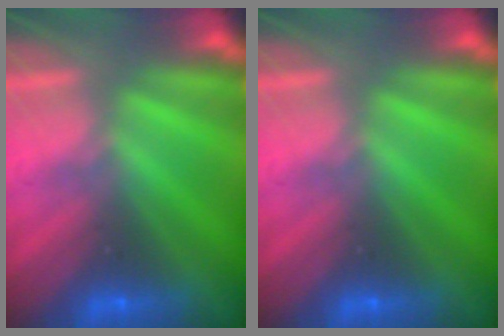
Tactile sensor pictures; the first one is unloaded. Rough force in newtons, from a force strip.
{"total": 0.0}